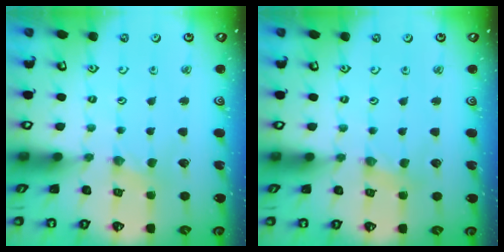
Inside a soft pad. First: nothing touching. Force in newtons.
{"total": 1.5, "press": 1.4, "slide": 0.3}